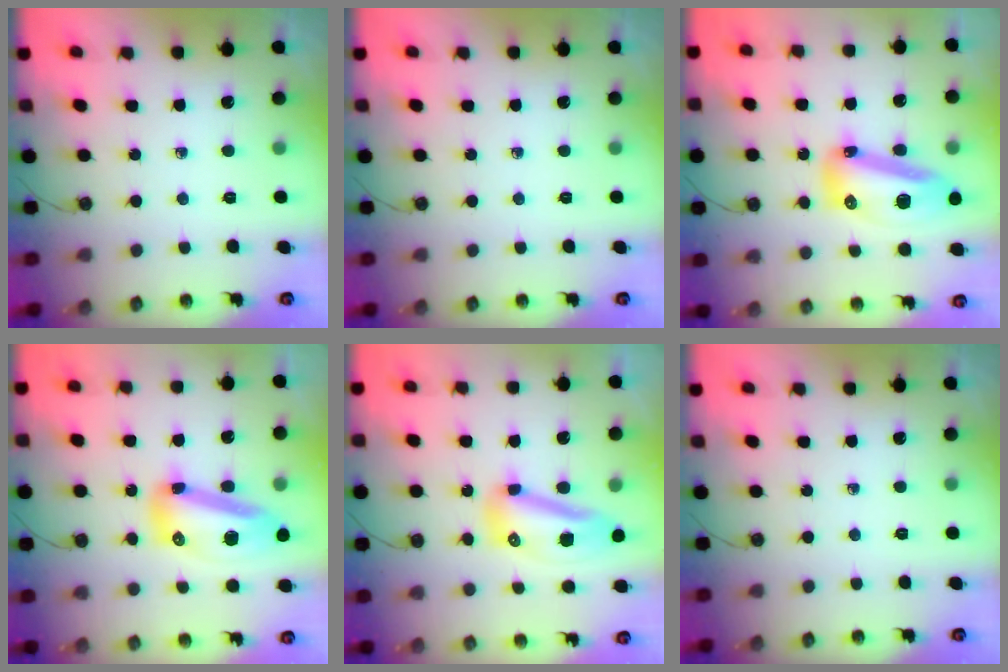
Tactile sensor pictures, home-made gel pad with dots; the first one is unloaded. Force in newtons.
{"total": 0.0}
{"total": 15.4, "press": 15.2, "slide": 2.1}
{"total": 15.9, "press": 15.5, "slide": 3.6}
{"total": 11.8, "press": 11.7, "slide": 1.5}
{"total": 0.0}